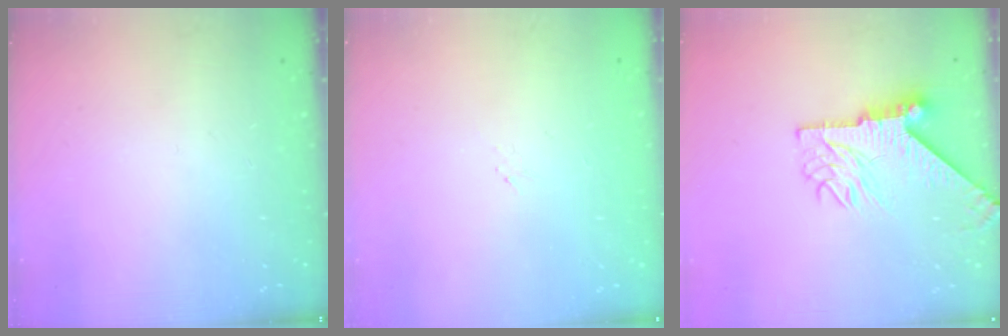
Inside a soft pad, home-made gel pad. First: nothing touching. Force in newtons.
{"total": 0.9, "press": 0.8, "slide": 0.4}
{"total": 10.0, "press": 9.8, "slide": 1.6}